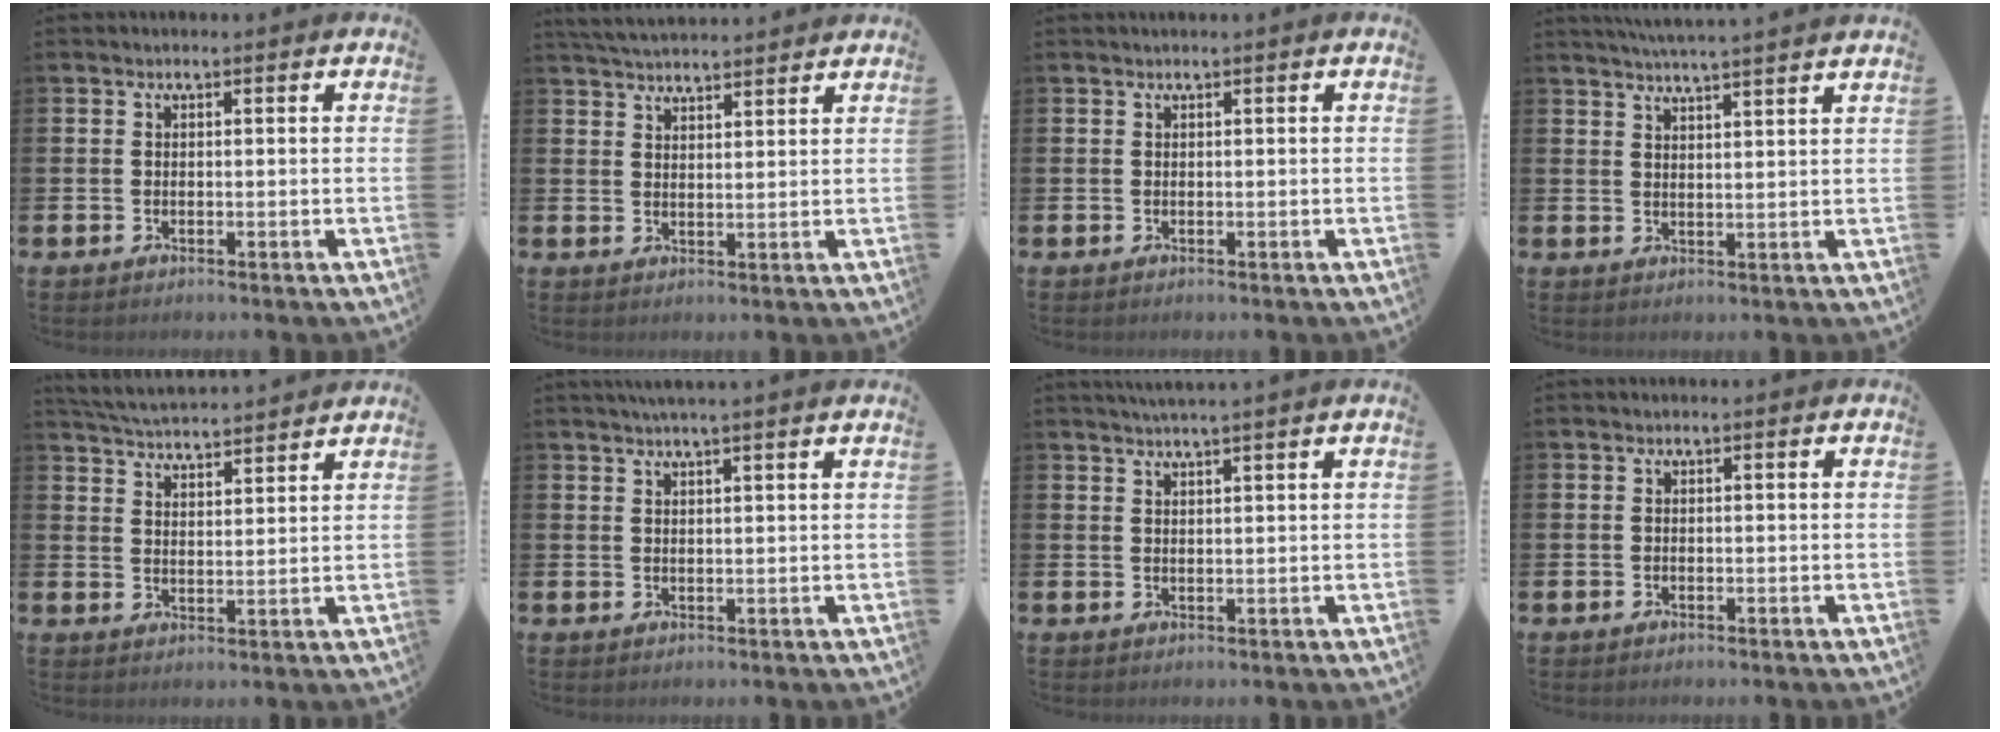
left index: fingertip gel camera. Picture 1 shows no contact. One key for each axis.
{"total": 4.2, "fx": 4.2, "fy": 0.2, "fz": 0.4, "tx": -0.014, "ty": -0.019, "tz": 0.078}
{"total": 0.0}
{"total": 4.3, "fx": 4.1, "fy": -1.0, "fz": 0.6, "tx": -0.024, "ty": -0.018, "tz": 0.075}
{"total": 4.9, "fx": 4.9, "fy": 0.1, "fz": 0.3, "tx": -0.024, "ty": -0.032, "tz": 0.087}
{"total": 2.2, "fx": 2.1, "fy": -0.5, "fz": 0.6, "tx": -0.017, "ty": -0.004, "tz": 0.040}
{"total": 2.3, "fx": 2.1, "fy": -0.6, "fz": 0.5, "tx": -0.015, "ty": -0.005, "tz": 0.041}
{"total": 0.0}